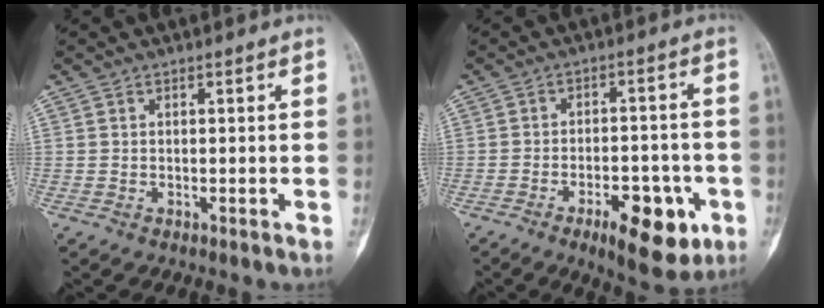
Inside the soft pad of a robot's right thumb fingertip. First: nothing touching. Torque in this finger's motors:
{"motor_torque": [-0.29, 0.19, 0.29, 0.12, 0.01]}